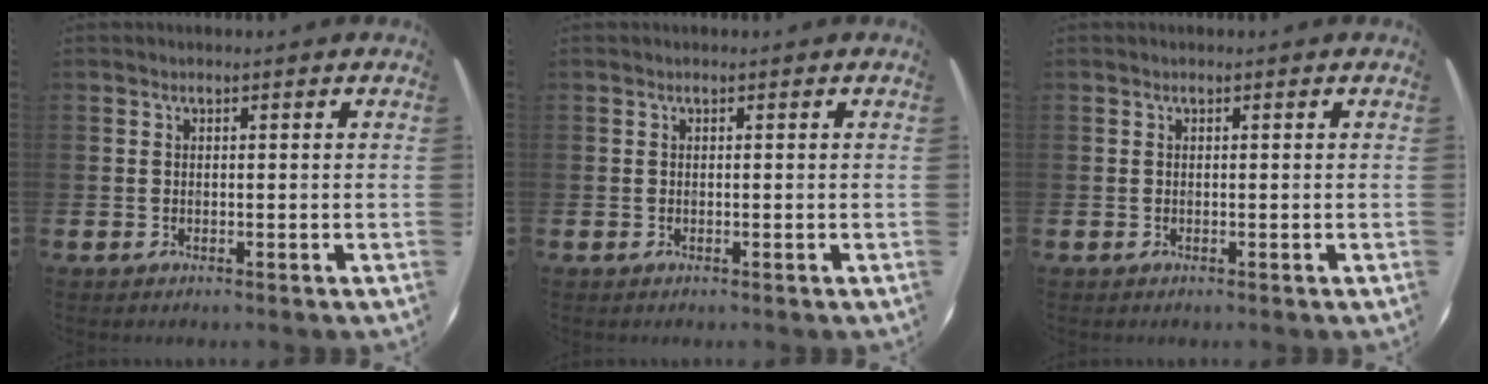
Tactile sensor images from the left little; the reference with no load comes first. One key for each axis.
{"total": 0.0}
{"total": 0.0}